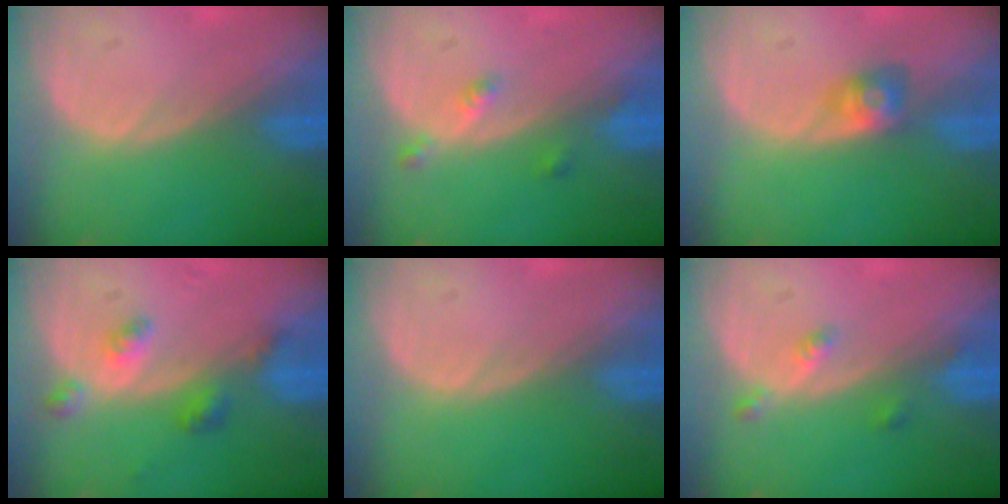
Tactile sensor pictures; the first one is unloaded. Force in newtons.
{"total": 2.4, "press": 2.0, "slide": 1.3}
{"total": 2.8, "press": 2.6, "slide": 1.0}
{"total": 4.3, "press": 4.0, "slide": 1.7}
{"total": 0.0}
{"total": 2.4, "press": 2.0, "slide": 1.3}